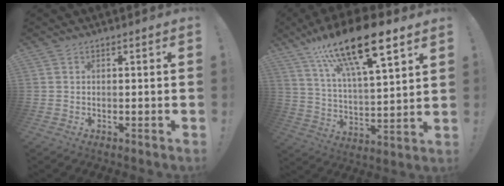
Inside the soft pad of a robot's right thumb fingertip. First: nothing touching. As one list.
[{"total": 20.7, "force": [12.5, 6.3, 15.3], "torque": [-0.267, -0.063, 0.204]}]